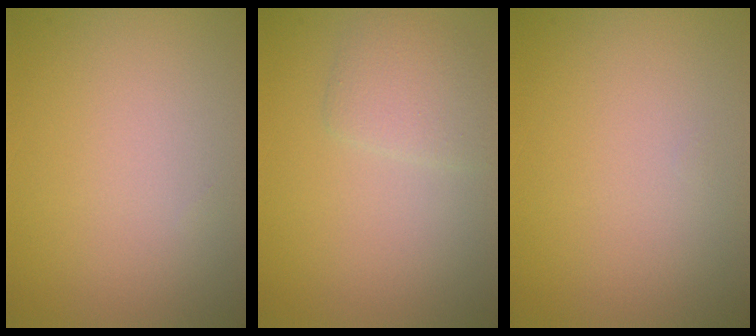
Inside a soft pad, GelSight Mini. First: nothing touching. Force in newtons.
{"total": 2.4, "press": 2.4, "slide": 0.0}
{"total": 0.0}